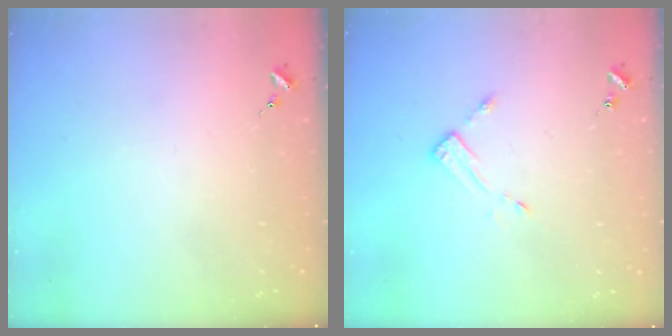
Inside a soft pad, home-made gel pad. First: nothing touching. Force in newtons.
{"total": 3.5, "press": 3.5, "slide": 0.3}